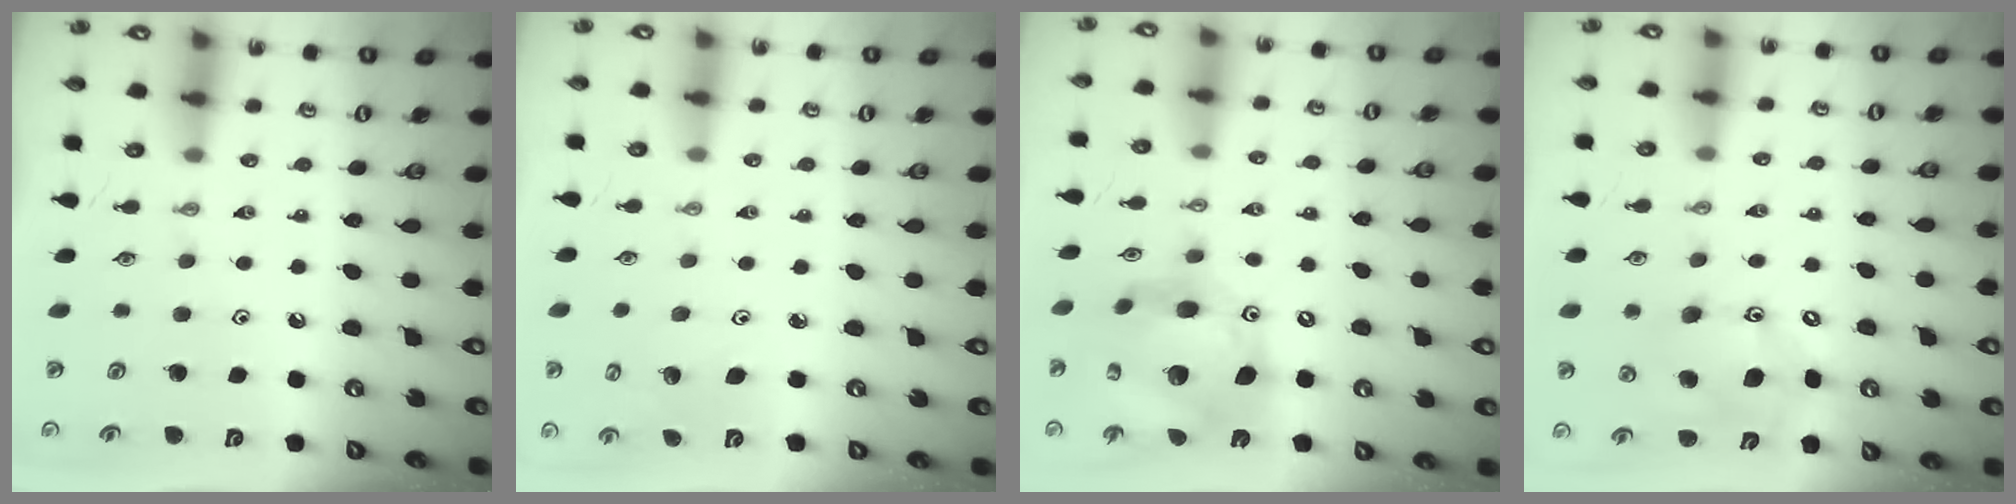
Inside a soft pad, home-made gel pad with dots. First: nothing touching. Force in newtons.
{"total": 3.4, "press": 3.4, "slide": 0.3}
{"total": 18.7, "press": 18.6, "slide": 2.0}
{"total": 11.8, "press": 11.6, "slide": 1.9}